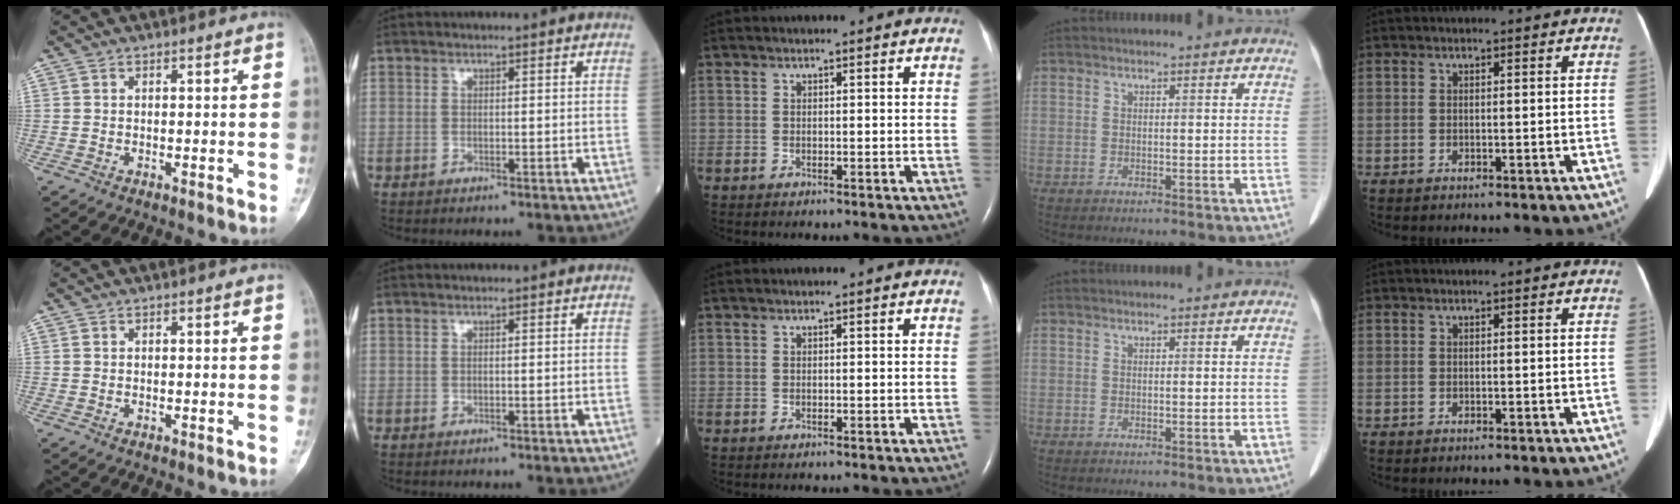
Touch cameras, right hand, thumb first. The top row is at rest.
{}